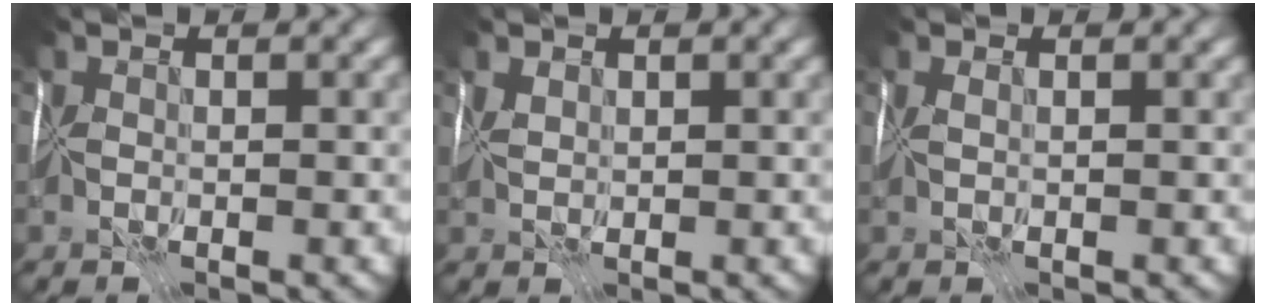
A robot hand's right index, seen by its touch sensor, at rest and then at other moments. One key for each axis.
{"total": 0.9, "fx": 0.8, "fy": -0.5, "fz": -0.2, "tx": 0.008, "ty": -0.001, "tz": 0.018}
{"total": 0.7, "fx": 0.5, "fy": -0.5, "fz": 0.0, "tx": 0.002, "ty": -0.002, "tz": 0.017}